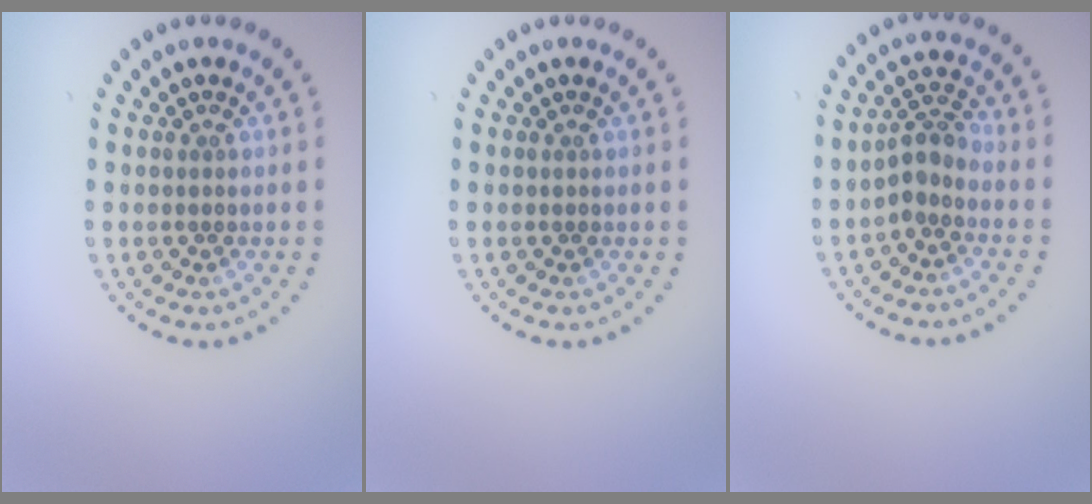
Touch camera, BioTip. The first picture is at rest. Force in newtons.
{"total": 0.0}
{"total": 2.5, "press": 1.9, "slide": 1.6}